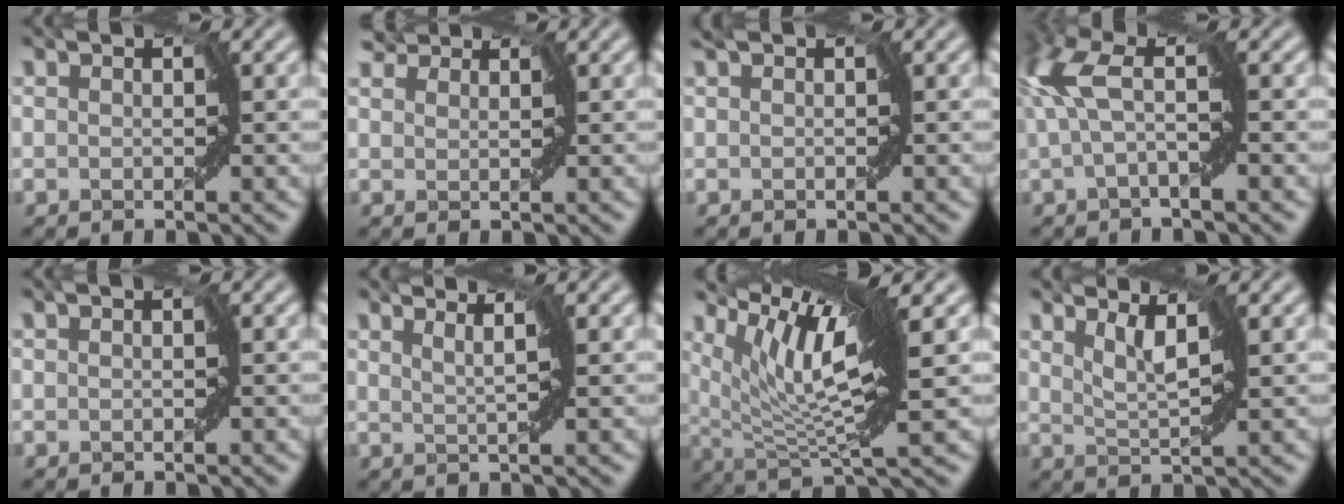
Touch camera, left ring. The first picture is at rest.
{"total": 1.6, "force": [1.4, 0.7, 0.5], "torque": [-0.018, 0.002, 0.013]}
{"total": 0.5, "force": [0.3, 0.1, 0.5], "torque": [-0.012, 0.001, 0.003]}
{"total": 5.1, "force": [0.9, 1.2, 4.8], "torque": [-0.117, 0.024, 0.003]}
{"total": 0.0}
{"total": 3.1, "force": [2.3, 0.5, 2.0], "torque": [-0.027, 0.006, 0.008]}
{"total": 8.8, "force": [4.7, 1.4, 7.2], "torque": [-0.131, 0.006, 0.091]}
{"total": 2.6, "force": [2.0, -0.1, 1.7], "torque": [-0.036, -0.003, 0.036]}